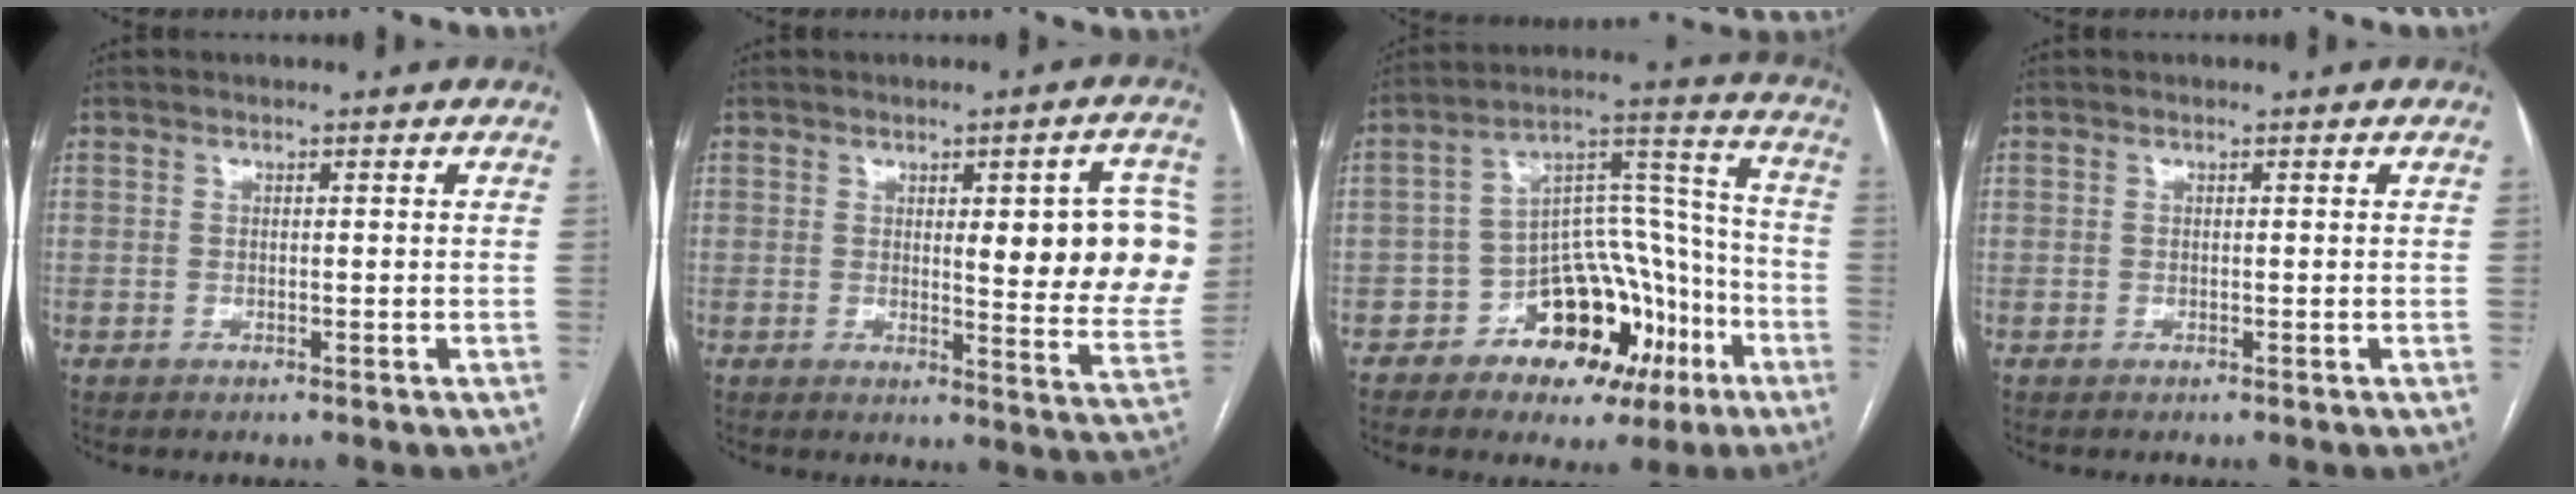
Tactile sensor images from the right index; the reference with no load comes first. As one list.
[{"total": 13.6, "force": [2.4, 3.0, 13.0], "torque": [-0.142, -0.003, 0.029]}, {"total": 15.0, "force": [-7.6, 9.3, 9.1], "torque": [-0.114, 0.048, -0.107]}, {"total": 0.0}]